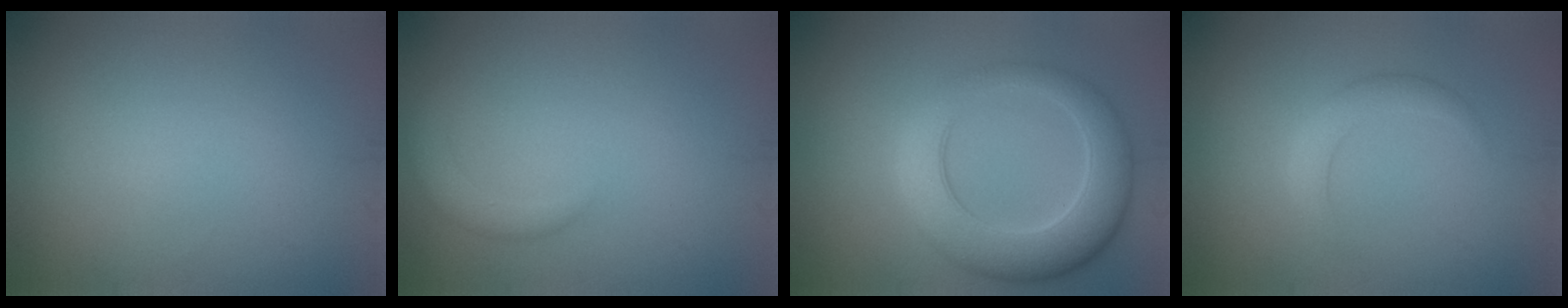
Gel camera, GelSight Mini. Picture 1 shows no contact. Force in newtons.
{"total": 1.8, "press": 1.8, "slide": 0.2}
{"total": 6.9, "press": 6.9, "slide": 0.3}
{"total": 2.2, "press": 2.2, "slide": 0.0}